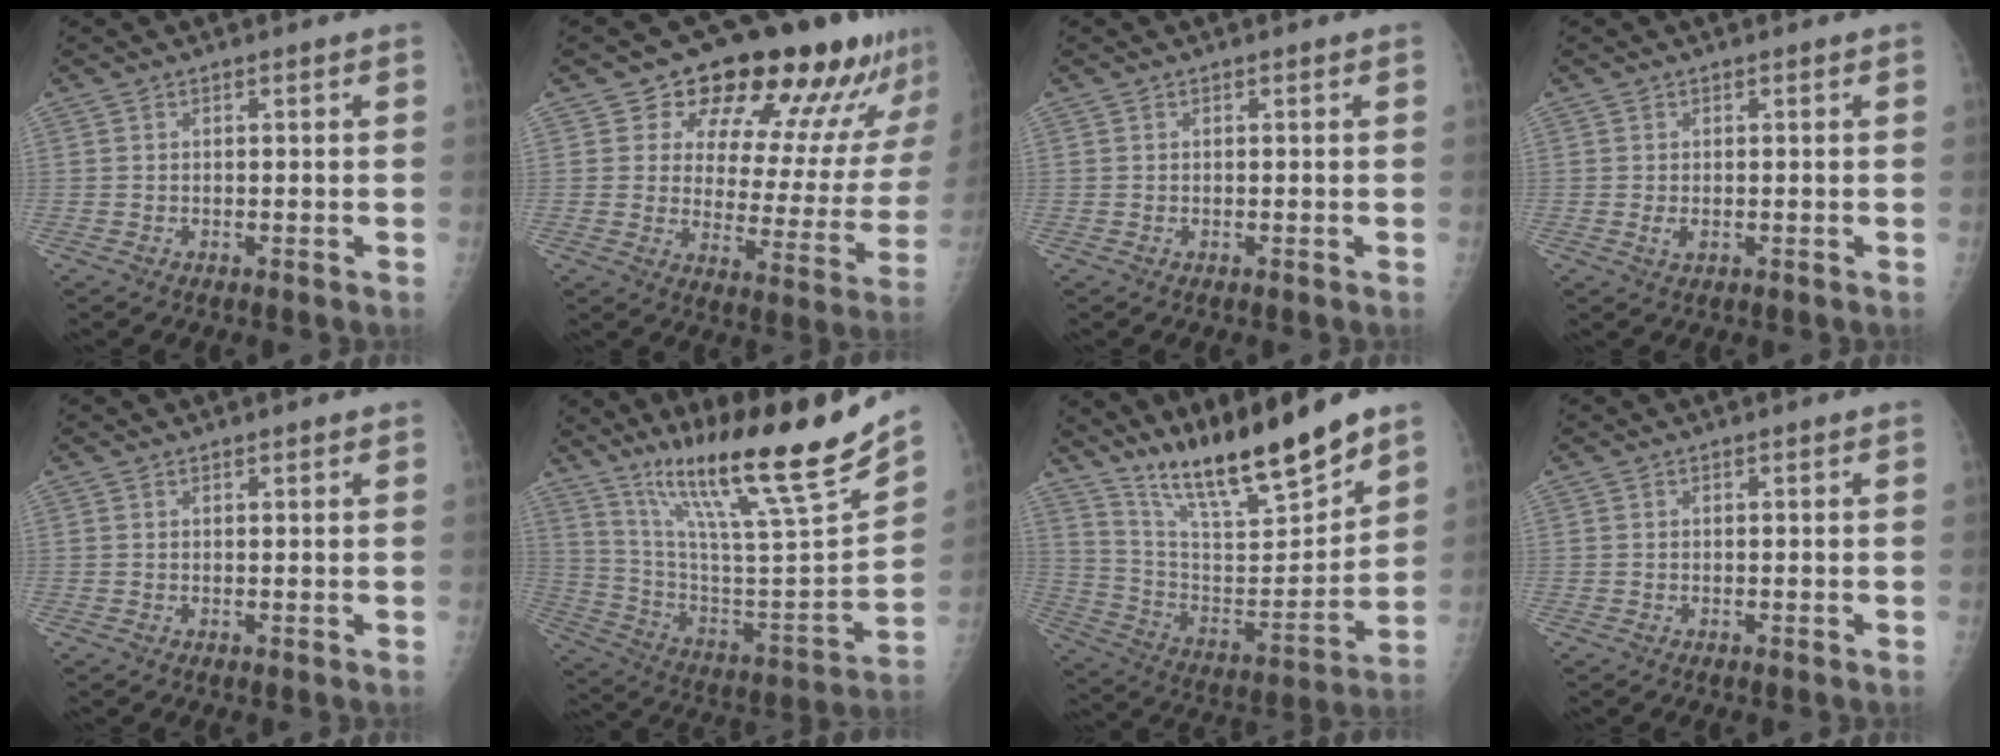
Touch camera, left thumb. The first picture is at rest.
{"total": 21.2, "force": [15.3, 8.9, 11.6], "torque": [-0.105, -0.076, 0.198]}
{"total": 0.0}
{"total": 1.5, "force": [-0.1, 1.0, 1.1], "torque": [-0.020, -0.003, -0.001]}
{"total": 0.7, "force": [0.6, 0.2, 0.4], "torque": [-0.004, -0.001, 0.008]}
{"total": 26.3, "force": [19.2, 1.9, 17.8], "torque": [-0.268, -0.080, 0.332]}
{"total": 19.2, "force": [15.5, 2.9, 10.9], "torque": [-0.154, -0.093, 0.282]}
{"total": 0.0}